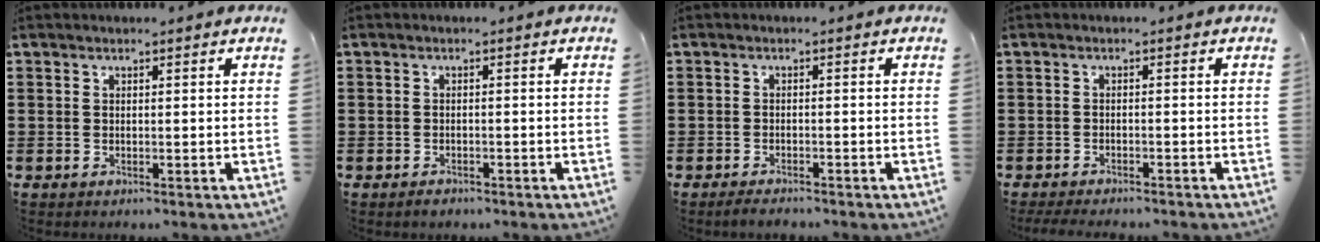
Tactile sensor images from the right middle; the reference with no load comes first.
{"total": 0.9, "force": [-0.8, 0.4, 0.1], "torque": [-0.004, 0.001, -0.017]}
{"total": 1.4, "force": [-1.4, 0.2, 0.3], "torque": [-0.007, -0.001, -0.027]}
{"total": 1.6, "force": [-1.6, 0.1, 0.2], "torque": [-0.007, -0.002, -0.033]}